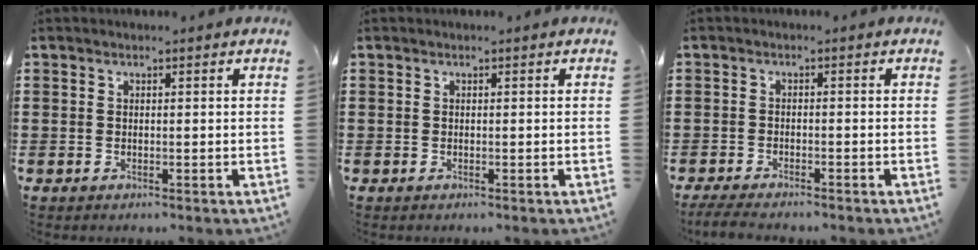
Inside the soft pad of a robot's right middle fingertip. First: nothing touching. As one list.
[{"total": 0.0}, {"total": 2.1, "force": [-2.0, 0.0, 0.7], "torque": [-0.020, -0.002, -0.042]}]